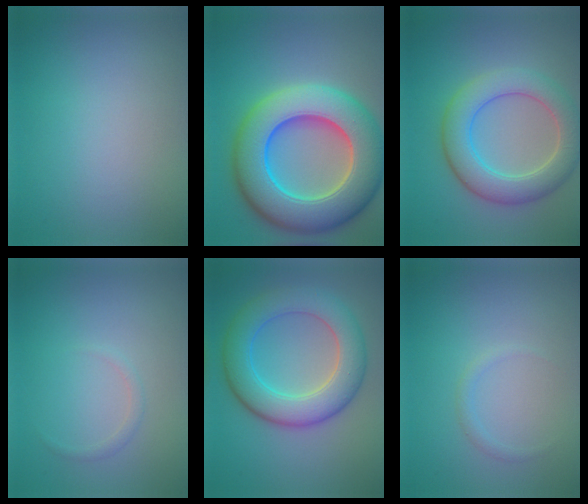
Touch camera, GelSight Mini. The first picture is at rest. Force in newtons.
{"total": 13.3, "press": 13.1, "slide": 2.1}
{"total": 6.3, "press": 6.3, "slide": 0.2}
{"total": 0.7, "press": 0.7, "slide": 0.0}
{"total": 7.3, "press": 7.3, "slide": 0.1}
{"total": 0.7, "press": 0.7, "slide": 0.1}